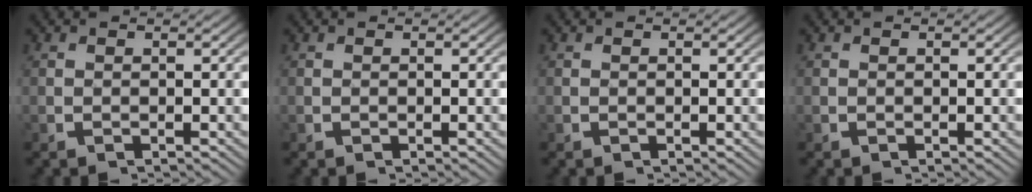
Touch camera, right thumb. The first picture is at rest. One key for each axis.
{"total": 0.0}
{"total": 0.0}
{"total": 0.0}